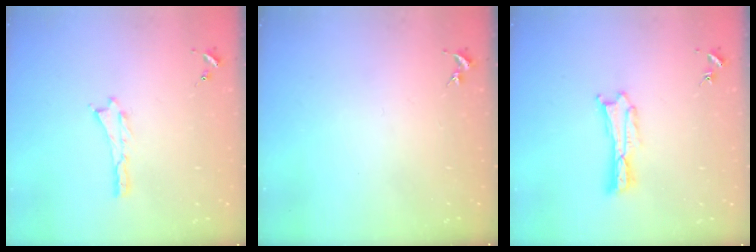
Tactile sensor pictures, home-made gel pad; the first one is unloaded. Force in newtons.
{"total": 0.0}
{"total": 0.9, "press": 0.9, "slide": 0.2}